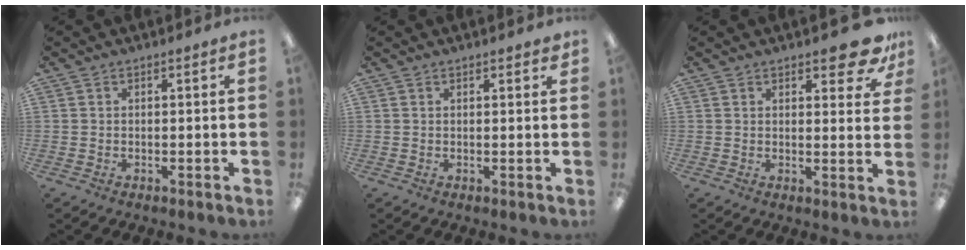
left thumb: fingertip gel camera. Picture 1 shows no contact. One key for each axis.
{"total": 1.2, "fx": 1.0, "fy": 0.3, "fz": 0.6, "tx": -0.004, "ty": -0.002, "tz": 0.015}
{"total": 8.2, "fx": 6.1, "fy": 2.8, "fz": 4.8, "tx": -0.043, "ty": -0.040, "tz": 0.099}